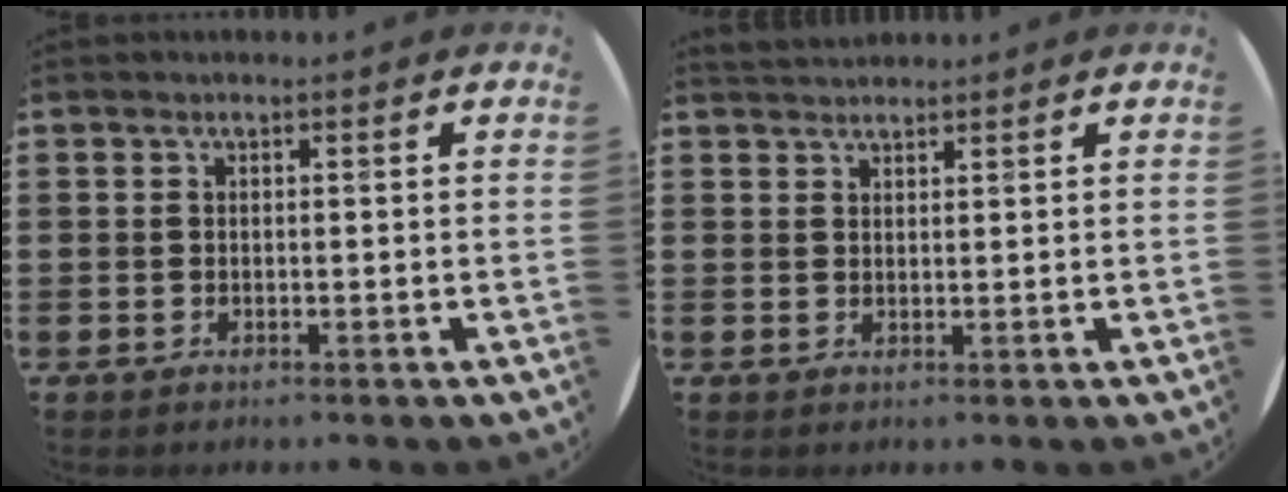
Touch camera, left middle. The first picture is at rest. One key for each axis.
{"total": 1.7, "fx": 1.7, "fy": 0.4, "fz": 0.0, "tx": -0.002, "ty": 0.004, "tz": 0.033}